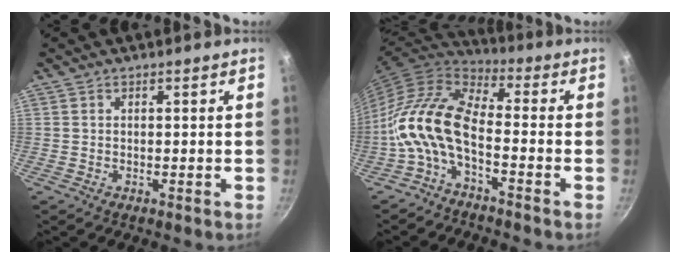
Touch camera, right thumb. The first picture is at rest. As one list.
[{"total": 12.2, "force": [-4.0, 5.3, 10.3], "torque": [-0.217, 0.062, -0.093]}]